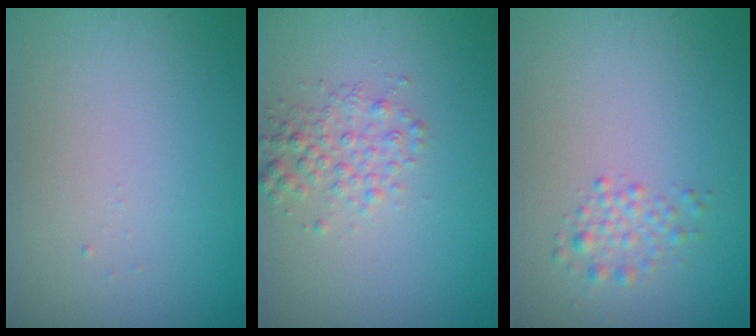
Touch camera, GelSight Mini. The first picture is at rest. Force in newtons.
{"total": 2.2, "press": 2.2, "slide": 0.0}
{"total": 1.6, "press": 1.6, "slide": 0.1}